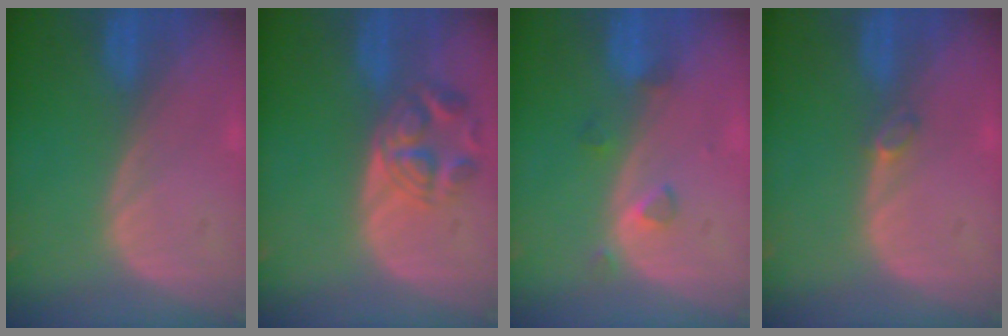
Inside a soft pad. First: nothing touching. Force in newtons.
{"total": 5.4, "press": 5.4, "slide": 0.5}
{"total": 2.5, "press": 2.3, "slide": 0.9}
{"total": 1.2, "press": 1.2, "slide": 0.4}